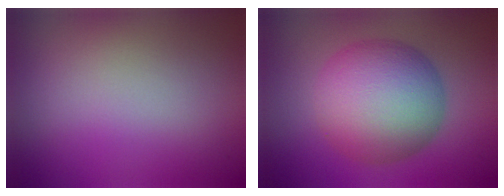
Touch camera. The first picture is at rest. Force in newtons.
{"total": 10.3, "press": 10.3, "slide": 0.1}